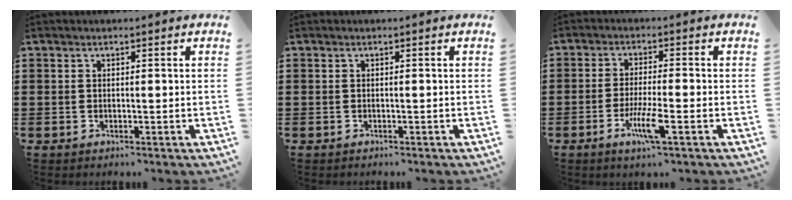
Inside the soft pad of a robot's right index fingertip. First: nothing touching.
{"total": 0.0}
{"total": 6.0, "force": [-2.8, 0.6, 5.3], "torque": [-0.105, -0.013, -0.051]}